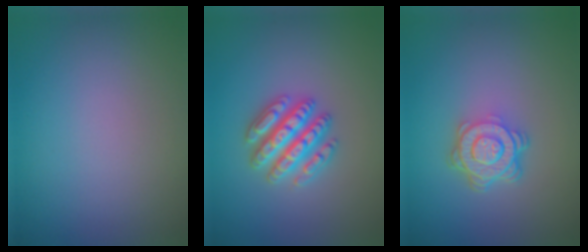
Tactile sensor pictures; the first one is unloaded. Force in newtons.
{"total": 4.8, "press": 4.7, "slide": 0.8}
{"total": 4.9, "press": 3.5, "slide": 3.5}